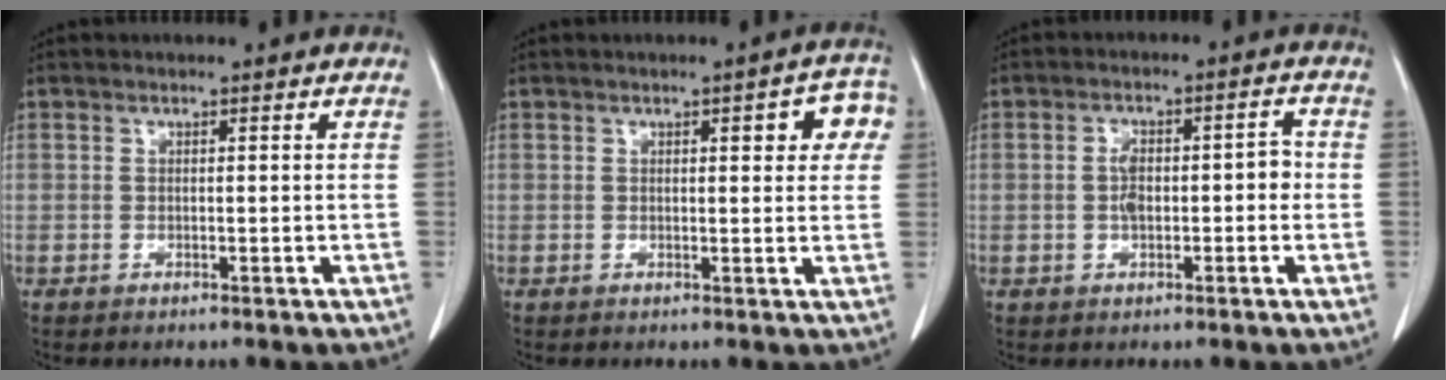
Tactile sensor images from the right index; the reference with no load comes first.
{"total": 5.5, "force": [1.8, 1.8, 4.9], "torque": [-0.044, 0.015, 0.015]}
{"total": 5.2, "force": [-0.5, 2.5, 4.6], "torque": [-0.076, 0.023, -0.008]}